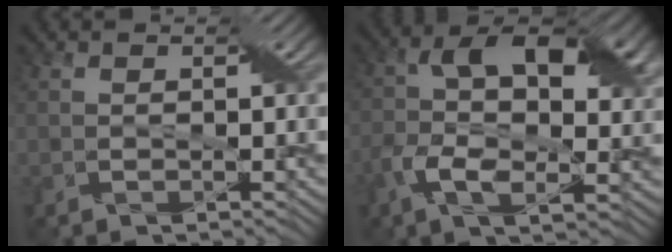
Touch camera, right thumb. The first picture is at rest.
{"total": 13.2, "force": [0.7, 7.3, 11.0], "torque": [-0.206, 0.000, 0.006]}